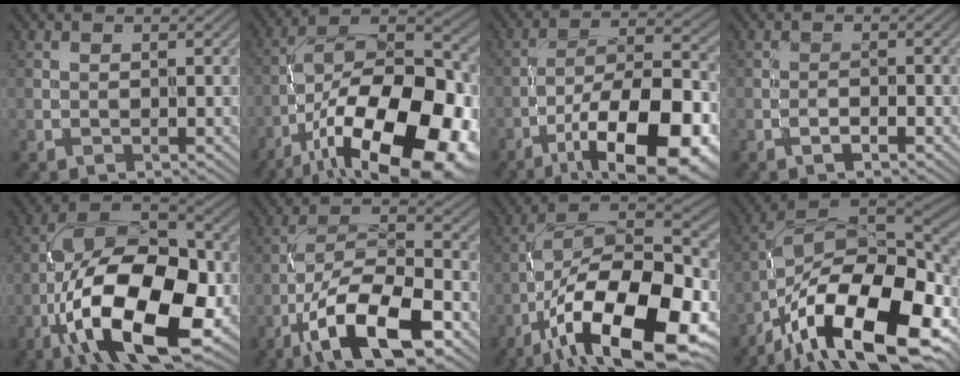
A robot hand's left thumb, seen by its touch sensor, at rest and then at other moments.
{"total": 20.4, "force": [-10.4, 8.6, 15.3], "torque": [-0.240, -0.012, -0.165]}
{"total": 16.9, "force": [-8.4, 6.1, 13.3], "torque": [-0.211, -0.003, -0.132]}
{"total": 1.0, "force": [-0.8, 0.1, 0.7], "torque": [-0.011, 0.007, -0.015]}
{"total": 17.8, "force": [-6.4, 8.4, 14.4], "torque": [-0.254, 0.002, -0.126]}
{"total": 13.1, "force": [-7.0, 4.4, 10.2], "torque": [-0.182, 0.004, -0.138]}
{"total": 17.8, "force": [-8.8, 7.0, 13.8], "torque": [-0.233, -0.004, -0.166]}
{"total": 18.8, "force": [-10.3, 8.1, 13.5], "torque": [-0.245, -0.007, -0.187]}